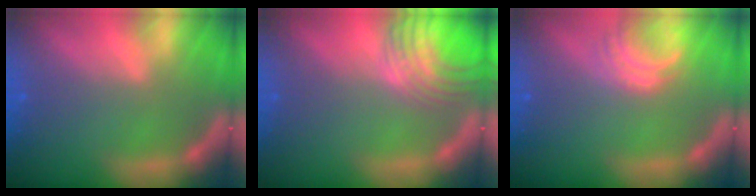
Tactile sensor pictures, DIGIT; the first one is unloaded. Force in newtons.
{"total": 8.1}
{"total": 3.0}